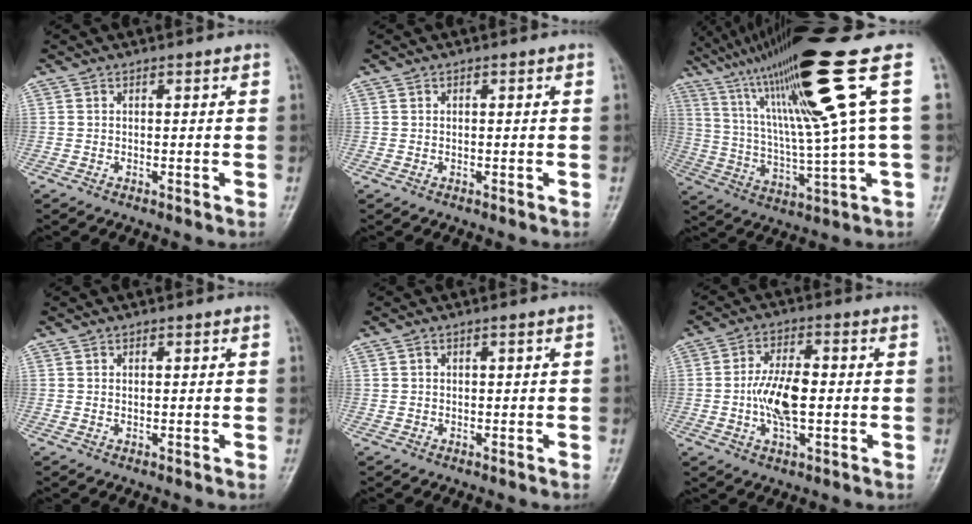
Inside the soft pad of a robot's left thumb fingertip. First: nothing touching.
{"total": 0.0}
{"total": 21.7, "force": [9.9, 0.1, 19.3], "torque": [-0.332, -0.019, 0.170]}
{"total": 0.9, "force": [0.2, 0.5, 0.7], "torque": [-0.015, 0.002, 0.008]}
{"total": 1.1, "force": [0.1, 0.7, 0.9], "torque": [-0.015, 0.011, 0.004]}
{"total": 9.8, "force": [-0.8, 4.5, 8.7], "torque": [-0.167, 0.008, -0.016]}